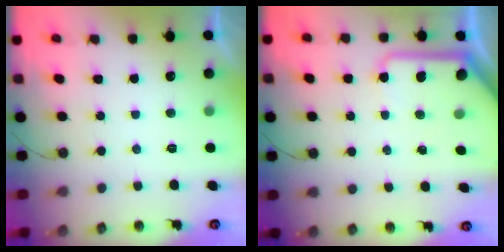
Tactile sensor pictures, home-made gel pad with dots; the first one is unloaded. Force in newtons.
{"total": 10.3, "press": 10.3, "slide": 1.2}